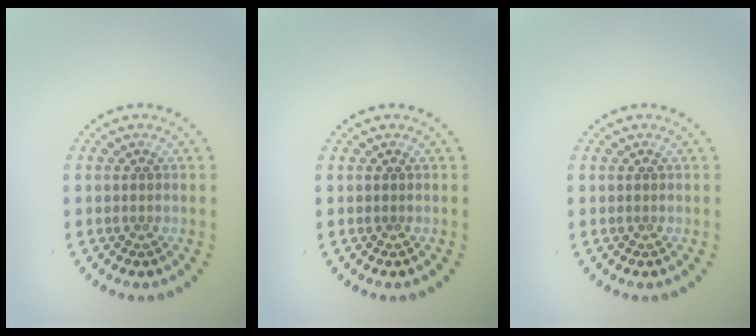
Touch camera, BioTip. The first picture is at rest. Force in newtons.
{"total": 0.0}
{"total": 0.0}